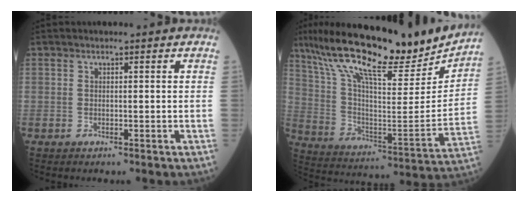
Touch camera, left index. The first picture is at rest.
{"total": 23.7, "force": [20.0, 4.3, 12.0], "torque": [-0.221, -0.009, 0.315]}